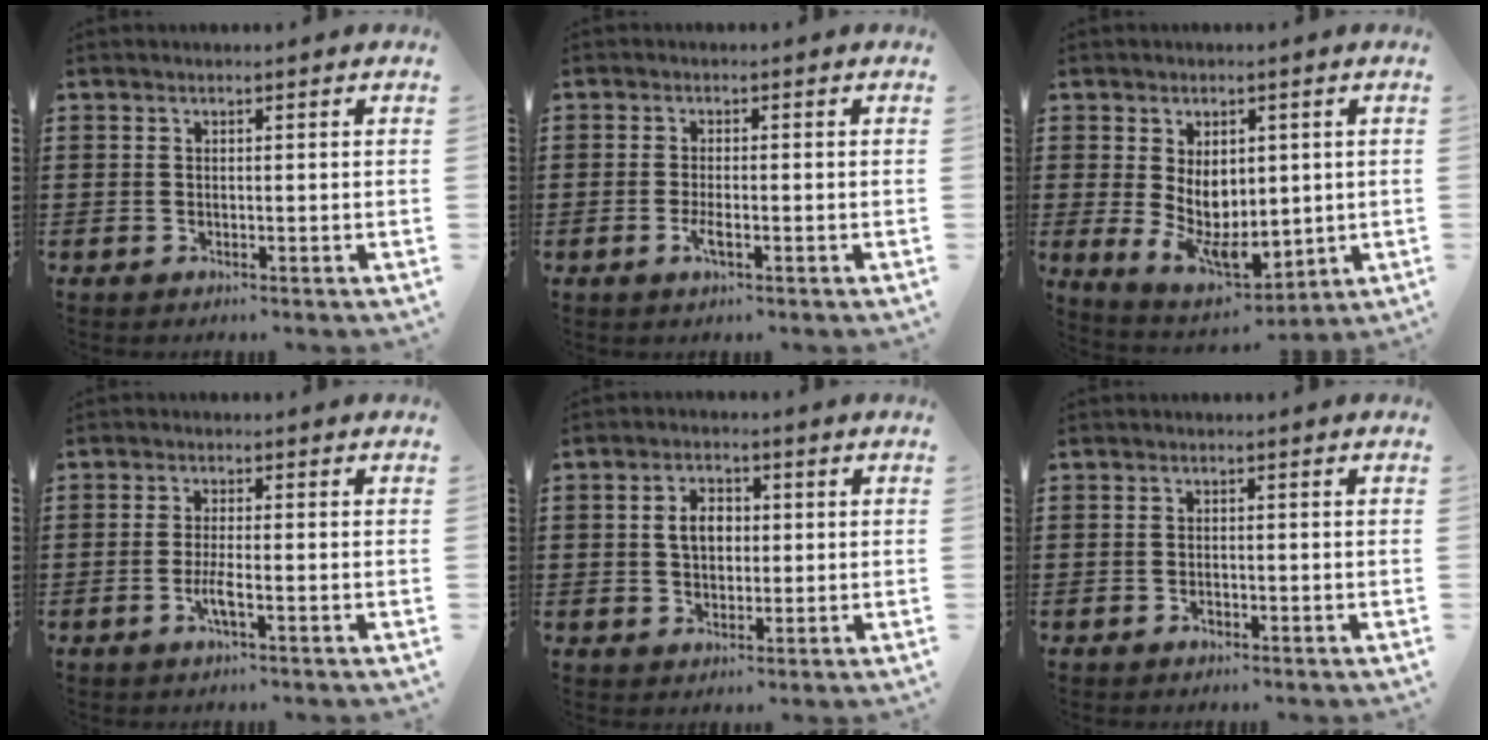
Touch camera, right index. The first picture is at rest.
{"total": 2.3, "force": [-1.0, 0.5, 2.0], "torque": [-0.049, -0.006, -0.022]}
{"total": 7.5, "force": [0.4, 5.1, 5.5], "torque": [-0.087, -0.002, 0.007]}
{"total": 3.0, "force": [-1.3, 0.4, 2.6], "torque": [-0.059, -0.006, -0.027]}
{"total": 3.9, "force": [0.3, 2.8, 2.7], "torque": [-0.061, 0.014, 0.003]}
{"total": 0.9, "force": [-0.6, 0.5, 0.5], "torque": [-0.011, -0.003, -0.011]}